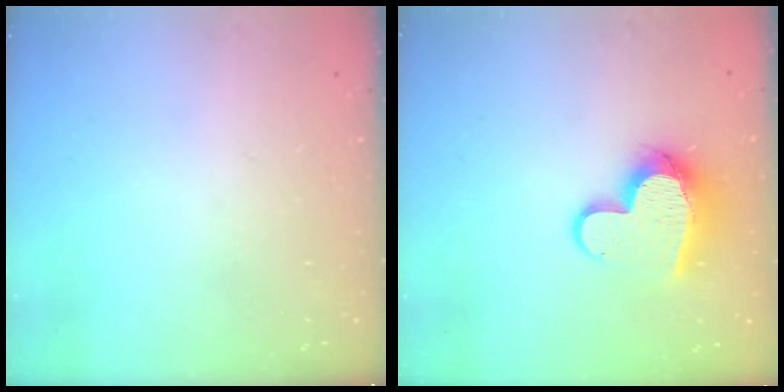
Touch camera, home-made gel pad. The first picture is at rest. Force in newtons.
{"total": 12.9, "press": 12.8, "slide": 1.3}